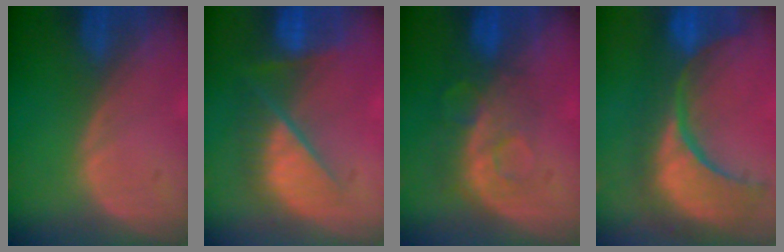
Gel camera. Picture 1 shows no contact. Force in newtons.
{"total": 9.6, "press": 8.3, "slide": 4.8}
{"total": 8.3, "press": 7.0, "slide": 4.5}
{"total": 13.5, "press": 11.8, "slide": 6.6}